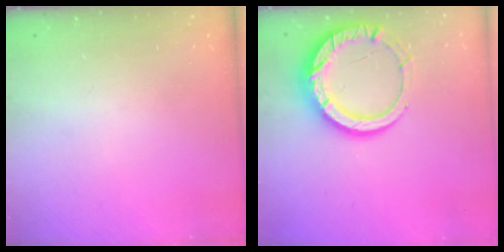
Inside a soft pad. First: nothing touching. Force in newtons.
{"total": 14.0, "press": 13.9, "slide": 1.4}